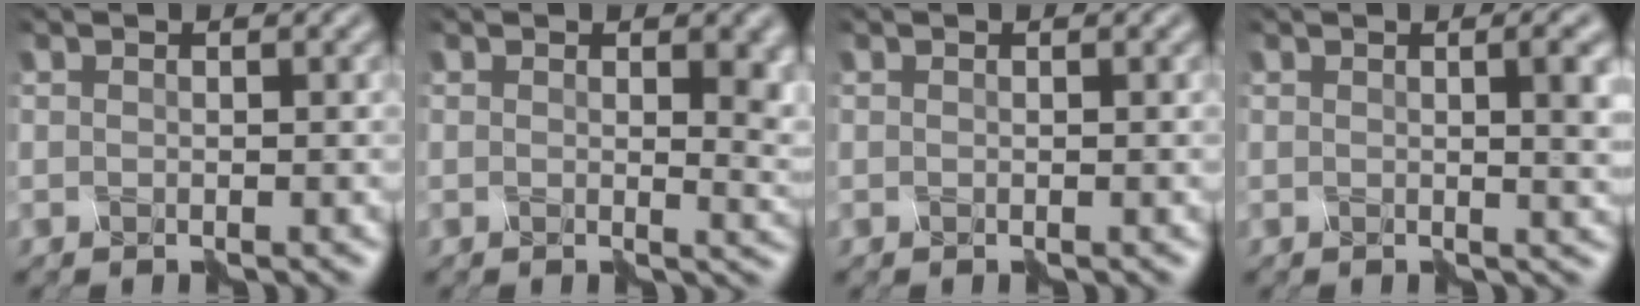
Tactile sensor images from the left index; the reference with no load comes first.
{"total": 5.3, "force": [0.9, 2.7, 4.5], "torque": [-0.032, -0.008, 0.017]}
{"total": 0.0}
{"total": 3.5, "force": [0.5, 1.2, 3.3], "torque": [-0.028, 0.002, 0.004]}